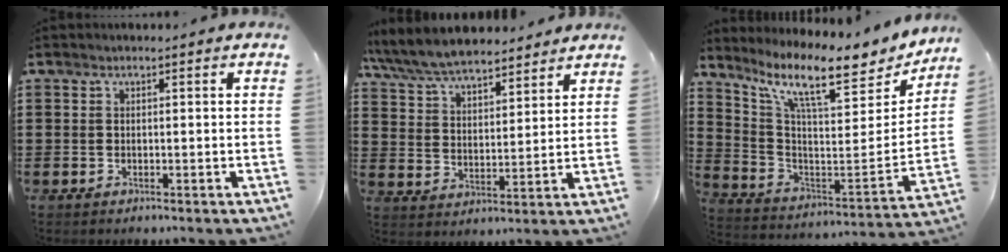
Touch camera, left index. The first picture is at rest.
{"total": 7.5, "force": [7.1, 1.1, 2.3], "torque": [-0.073, -0.027, 0.128]}
{"total": 11.5, "force": [8.8, 1.8, 7.3], "torque": [-0.160, -0.065, 0.142]}